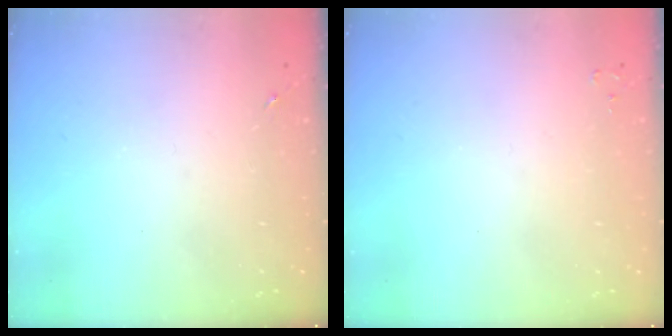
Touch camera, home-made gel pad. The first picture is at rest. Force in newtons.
{"total": 2.0, "press": 2.0, "slide": 0.3}